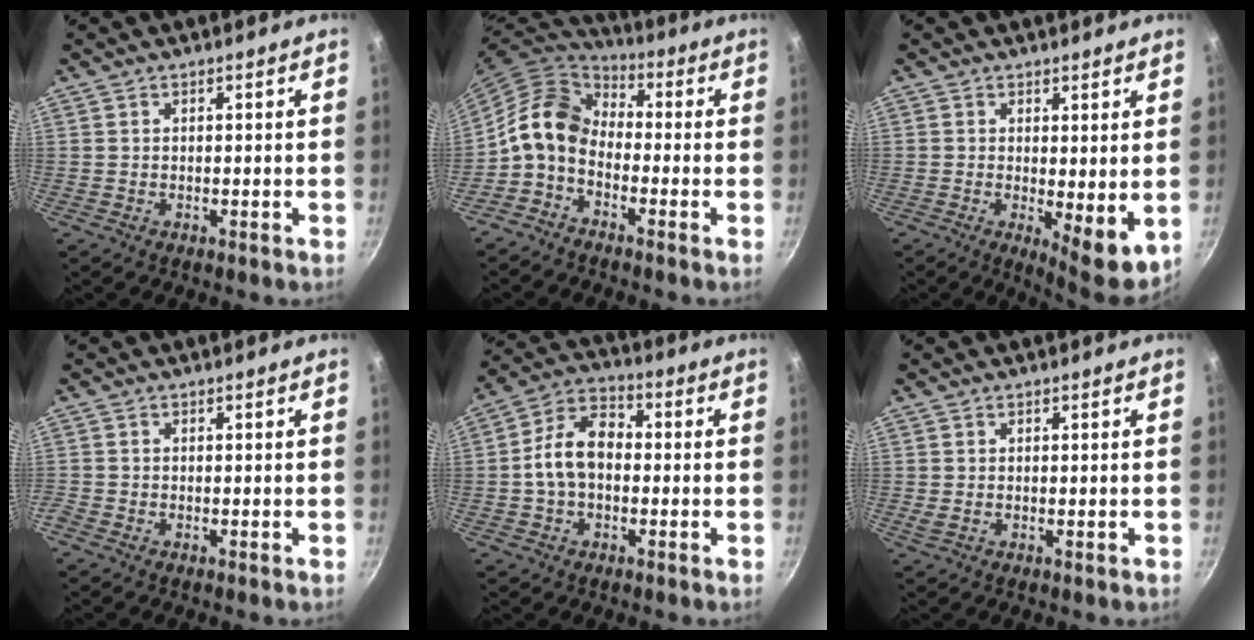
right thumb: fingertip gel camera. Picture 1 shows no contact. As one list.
[{"total": 11.3, "force": [-2.3, 8.1, 7.6], "torque": [-0.129, 0.052, -0.068]}, {"total": 7.5, "force": [0.2, 2.6, 7.0], "torque": [-0.090, -0.025, 0.008]}, {"total": 0.5, "force": [-0.5, 0.1, 0.2], "torque": [-0.009, -0.001, -0.011]}, {"total": 10.4, "force": [-0.6, 7.1, 7.5], "torque": [-0.110, 0.035, -0.027]}, {"total": 0.9, "force": [0.3, 0.4, 0.7], "torque": [-0.013, -0.001, 0.006]}]